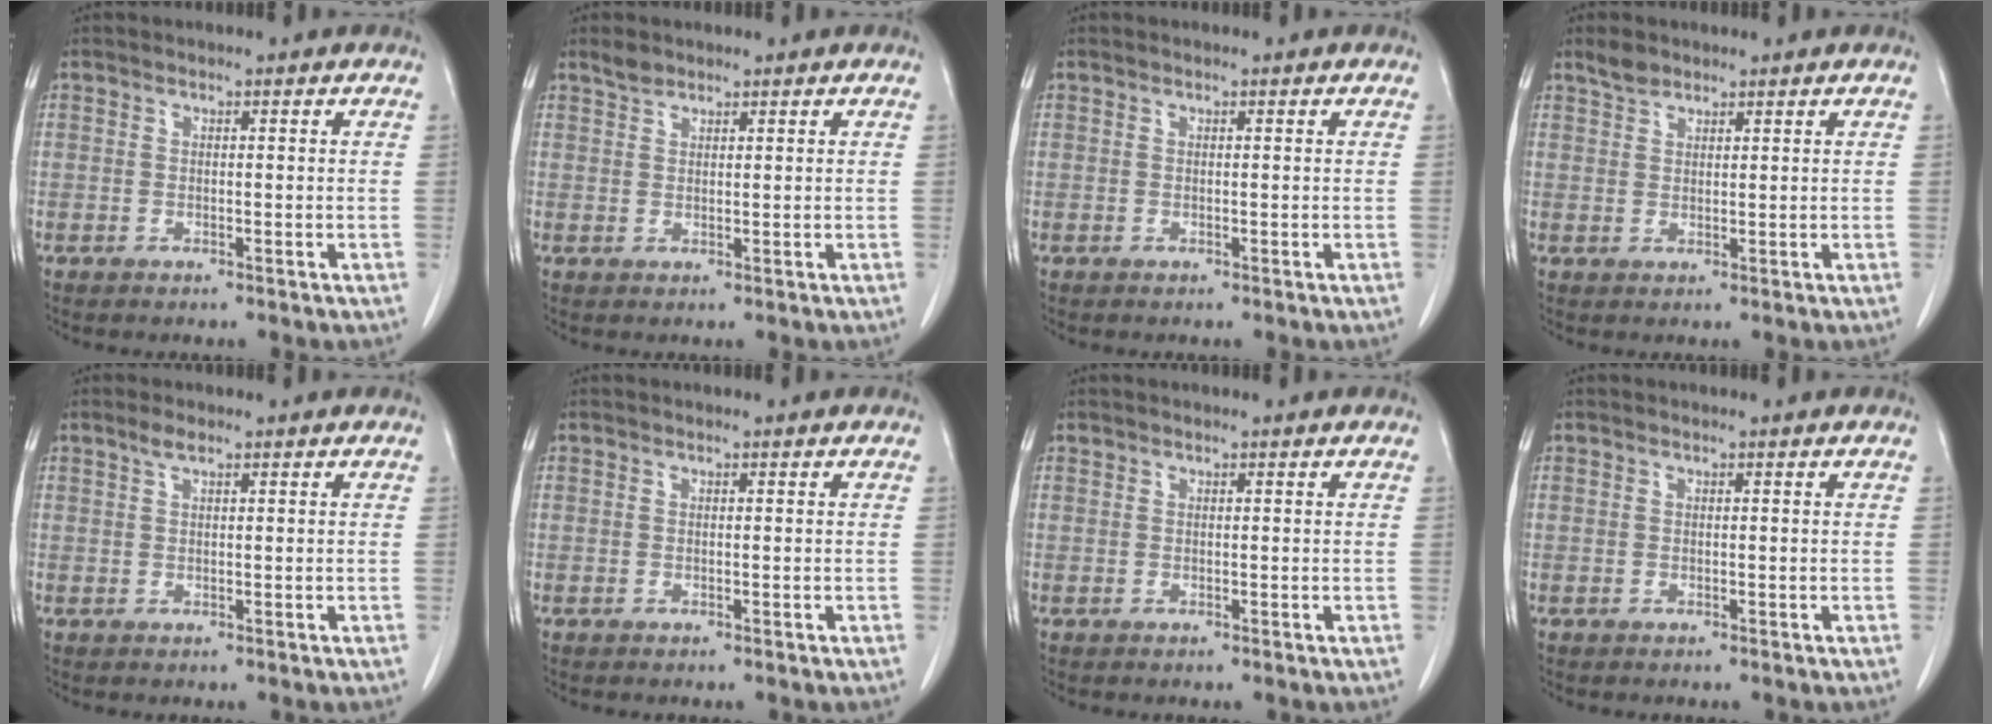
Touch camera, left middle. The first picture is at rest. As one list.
[{"total": 1.7, "force": [1.5, 0.7, 0.4], "torque": [-0.012, 0.005, 0.029]}, {"total": 0.0}, {"total": 2.2, "force": [1.9, 0.9, 0.6], "torque": [-0.017, 0.007, 0.037]}, {"total": 1.5, "force": [1.1, 0.3, 1.1], "torque": [-0.025, 0.005, 0.022]}, {"total": 0.0}, {"total": 0.0}, {"total": 0.0}]